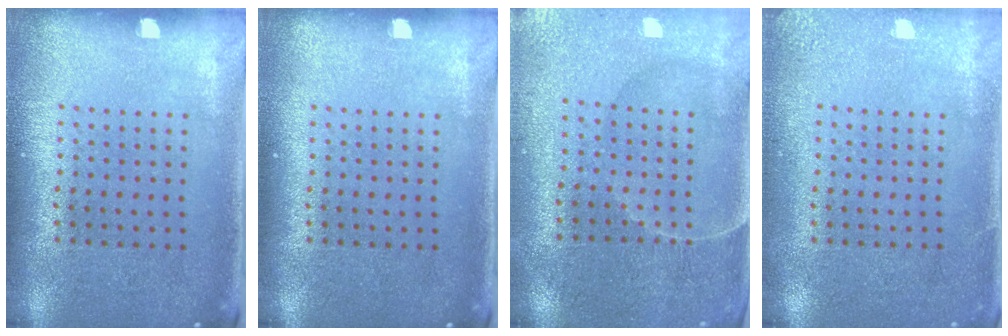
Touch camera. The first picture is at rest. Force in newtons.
{"total": 0.0}
{"total": 0.6, "press": 0.5, "slide": 0.4}
{"total": 2.4, "press": 2.4, "slide": 0.3}